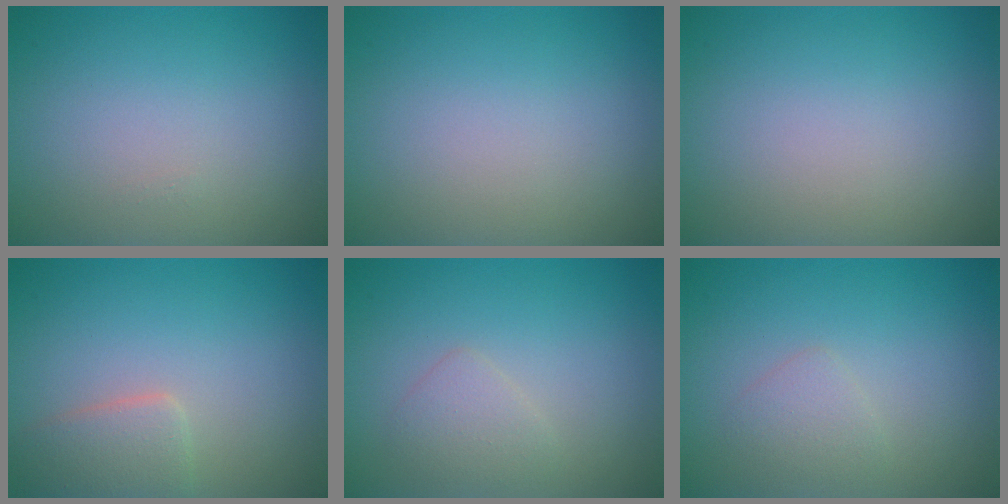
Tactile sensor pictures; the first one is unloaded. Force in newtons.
{"total": 0.0}
{"total": 0.0}
{"total": 2.6, "press": 2.5, "slide": 0.3}
{"total": 1.6, "press": 1.6, "slide": 0.0}
{"total": 1.4, "press": 1.4, "slide": 0.1}